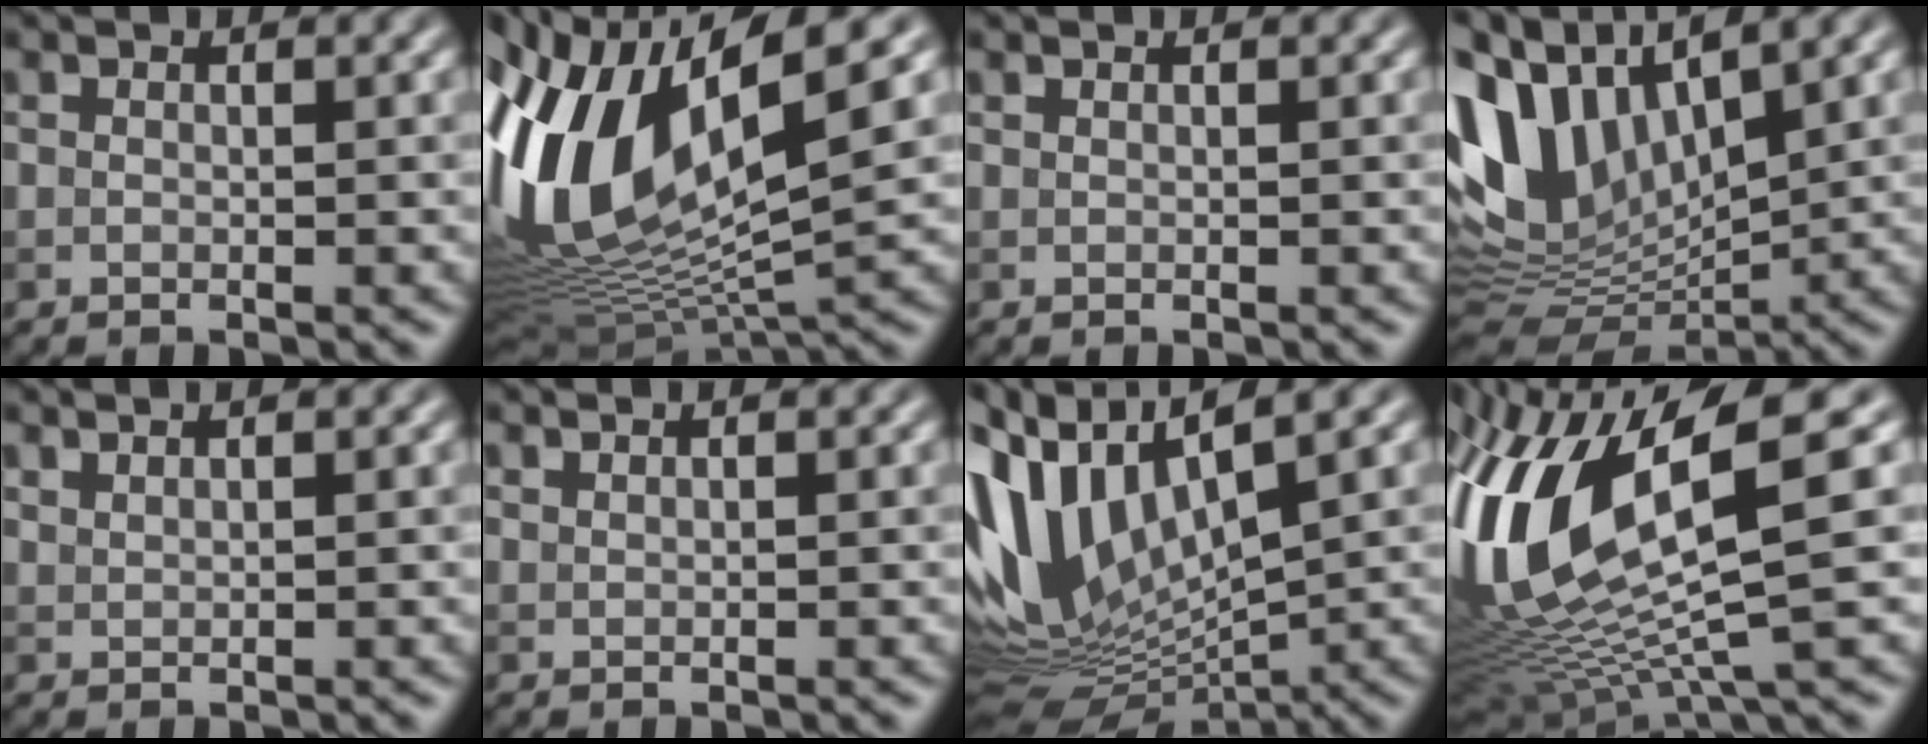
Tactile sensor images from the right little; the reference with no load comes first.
{"total": 15.1, "force": [3.2, 6.3, 13.3], "torque": [-0.290, 0.001, 0.066]}
{"total": 0.0}
{"total": 12.5, "force": [4.3, 6.8, 9.5], "torque": [-0.219, 0.015, 0.075]}
{"total": 1.4, "force": [1.3, 0.3, 0.4], "torque": [-0.002, -0.001, 0.020]}
{"total": 0.8, "force": [0.8, 0.1, 0.2], "torque": [-0.002, -0.002, 0.012]}
{"total": 11.4, "force": [2.0, 5.8, 9.6], "torque": [-0.211, 0.004, 0.037]}
{"total": 13.9, "force": [2.3, 4.5, 12.9], "torque": [-0.279, -0.003, 0.057]}